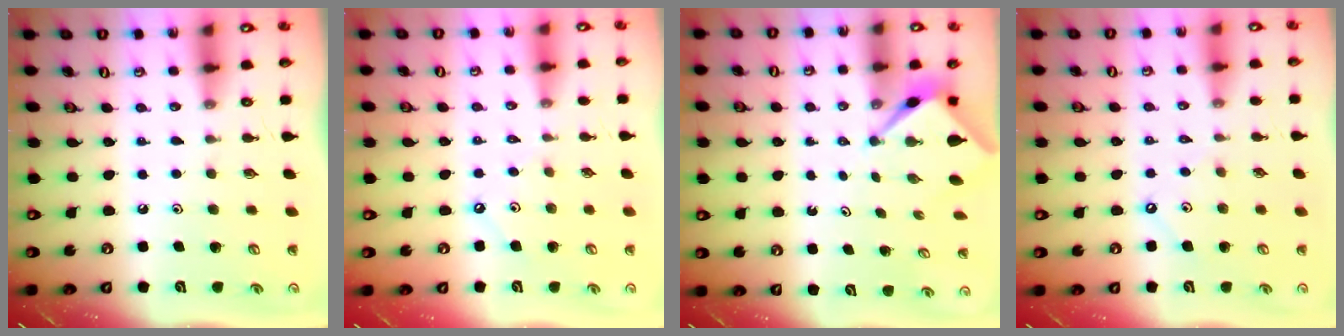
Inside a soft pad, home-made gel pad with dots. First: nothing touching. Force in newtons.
{"total": 2.6, "press": 2.6, "slide": 0.2}
{"total": 2.7, "press": 2.7, "slide": 0.1}
{"total": 2.6, "press": 2.6, "slide": 0.4}